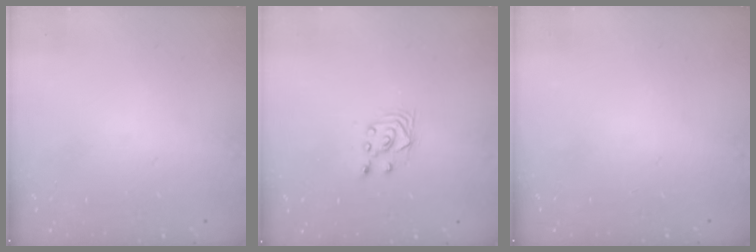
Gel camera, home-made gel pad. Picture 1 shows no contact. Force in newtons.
{"total": 3.5, "press": 3.2, "slide": 1.4}
{"total": 0.0}